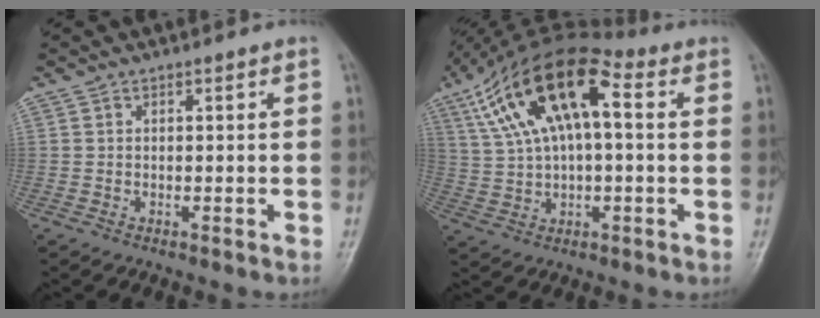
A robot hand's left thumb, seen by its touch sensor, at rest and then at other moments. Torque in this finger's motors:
{"motor_torque": [0.02, 0.59, 1.35, -1.42, 0.29]}